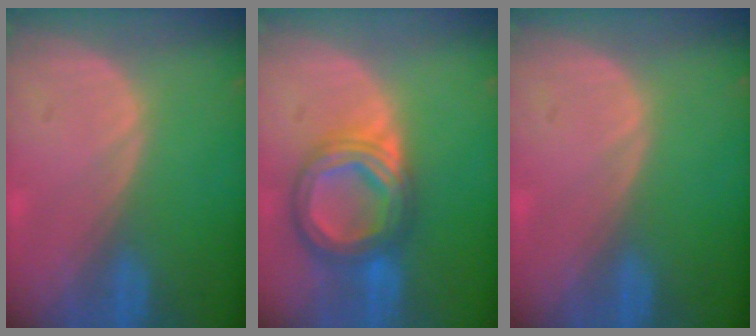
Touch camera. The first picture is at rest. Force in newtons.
{"total": 8.7, "press": 8.6, "slide": 0.8}
{"total": 0.0}